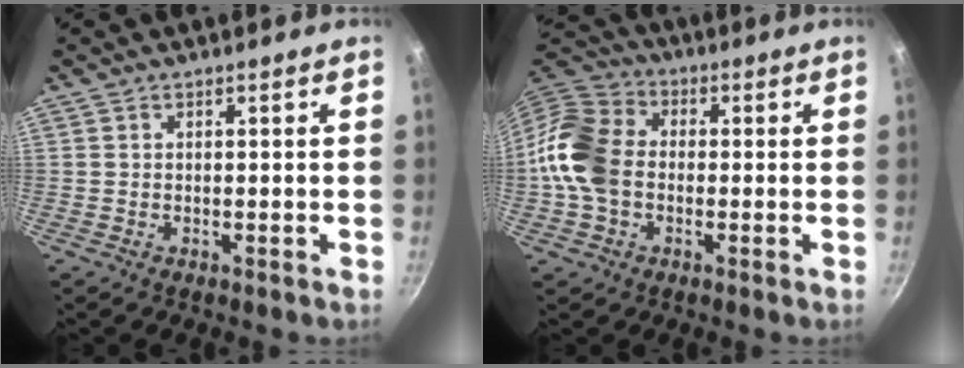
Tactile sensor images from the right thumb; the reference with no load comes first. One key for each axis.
{"total": 12.2, "fx": -1.1, "fy": 9.2, "fz": 8.0, "tx": -0.136, "ty": 0.024, "tz": -0.041}